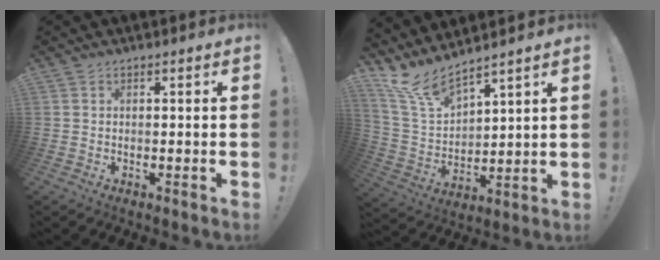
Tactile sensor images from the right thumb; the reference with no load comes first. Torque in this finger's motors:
{"motor_torque": [-0.59, 1.27, 0.68, 0.78, 0.02]}